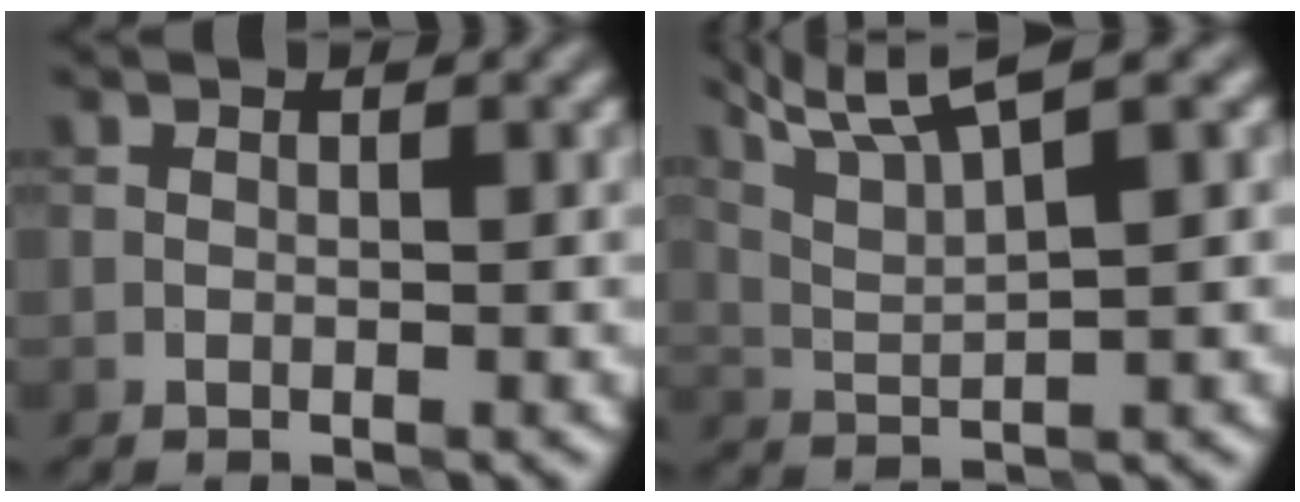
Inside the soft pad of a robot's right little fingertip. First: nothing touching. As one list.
[{"total": 6.4, "force": [5.0, 0.9, 3.8], "torque": [-0.072, 0.022, 0.081]}]